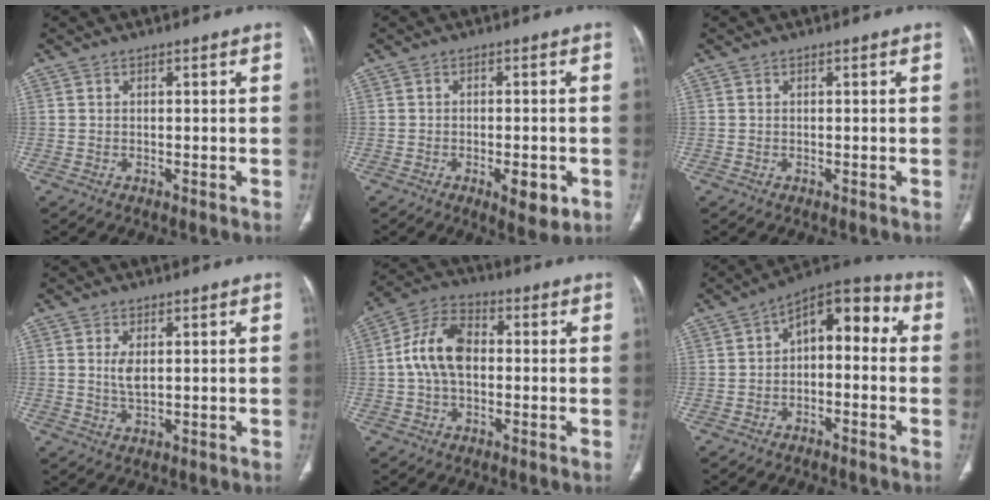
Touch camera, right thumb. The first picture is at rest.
{"total": 5.8, "force": [-2.1, 2.3, 4.9], "torque": [-0.062, -0.002, -0.024]}
{"total": 0.0}
{"total": 3.1, "force": [0.7, 1.3, 2.7], "torque": [-0.055, -0.007, 0.018]}
{"total": 10.6, "force": [0.1, 6.8, 8.2], "torque": [-0.155, 0.029, -0.006]}
{"total": 10.7, "force": [0.2, 6.2, 8.7], "torque": [-0.083, 0.048, -0.012]}